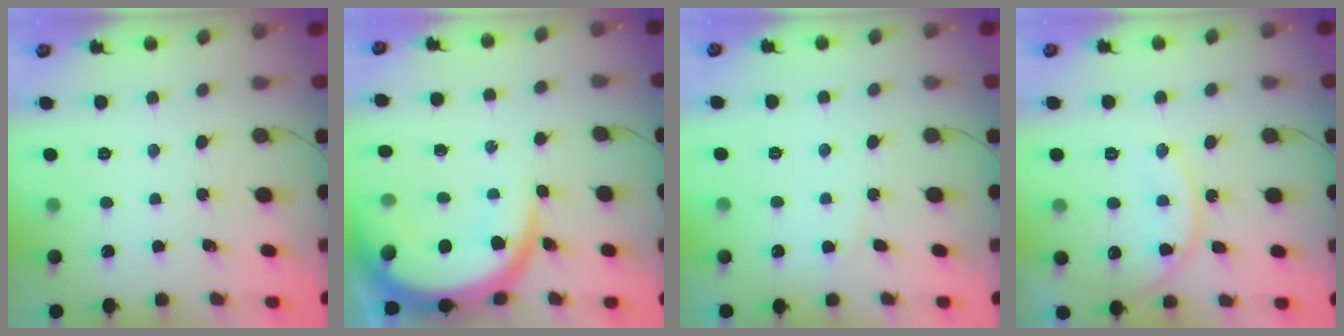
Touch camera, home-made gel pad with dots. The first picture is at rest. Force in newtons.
{"total": 15.0, "press": 14.9, "slide": 1.3}
{"total": 3.4, "press": 3.3, "slide": 0.3}
{"total": 12.8, "press": 12.7, "slide": 0.7}